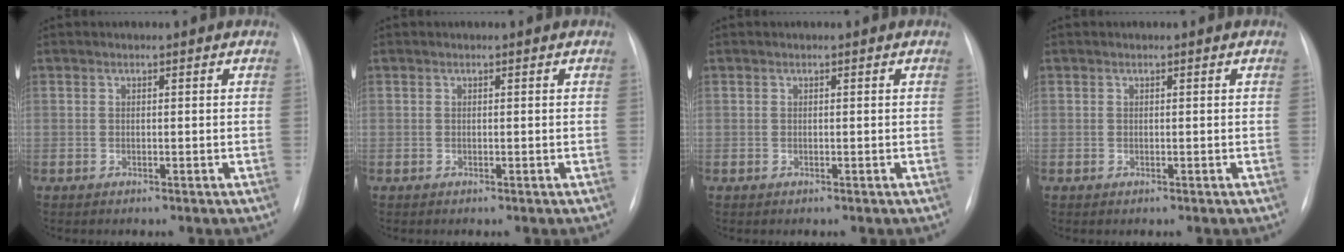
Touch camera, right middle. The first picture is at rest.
{"total": 0.0}
{"total": 0.0}
{"total": 0.0}